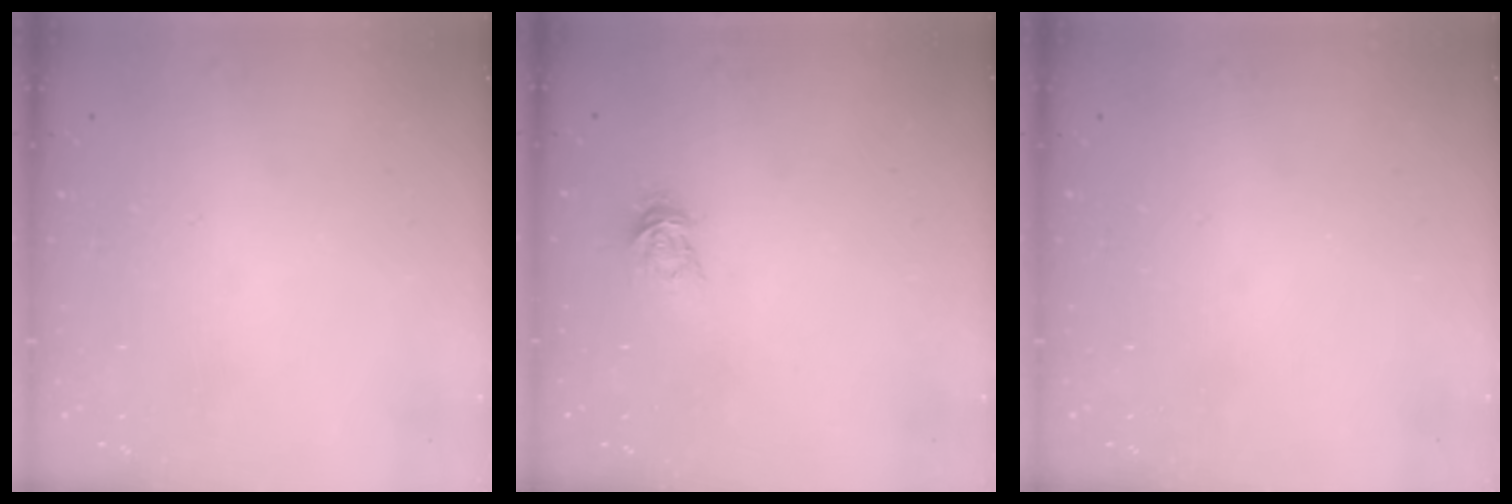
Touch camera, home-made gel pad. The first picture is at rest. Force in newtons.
{"total": 3.5, "press": 3.4, "slide": 0.3}
{"total": 0.0}